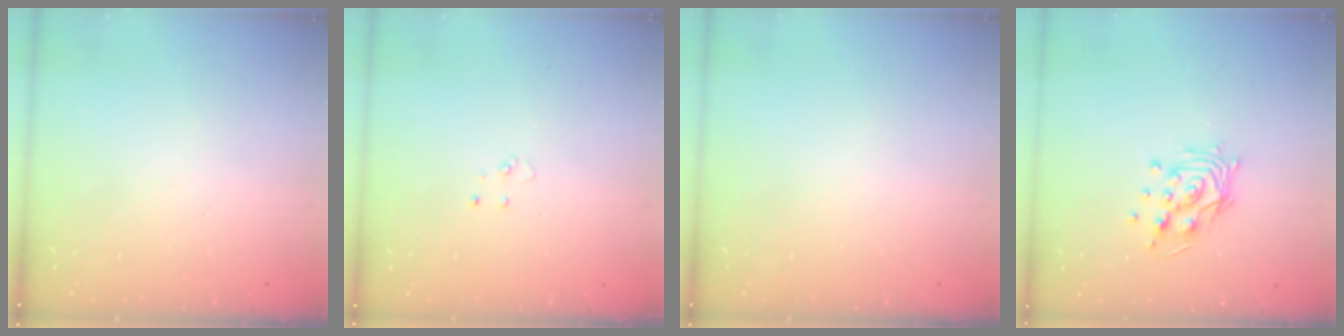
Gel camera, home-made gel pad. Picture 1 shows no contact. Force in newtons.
{"total": 2.7, "press": 2.7, "slide": 0.2}
{"total": 0.0}
{"total": 11.5, "press": 11.4, "slide": 1.0}